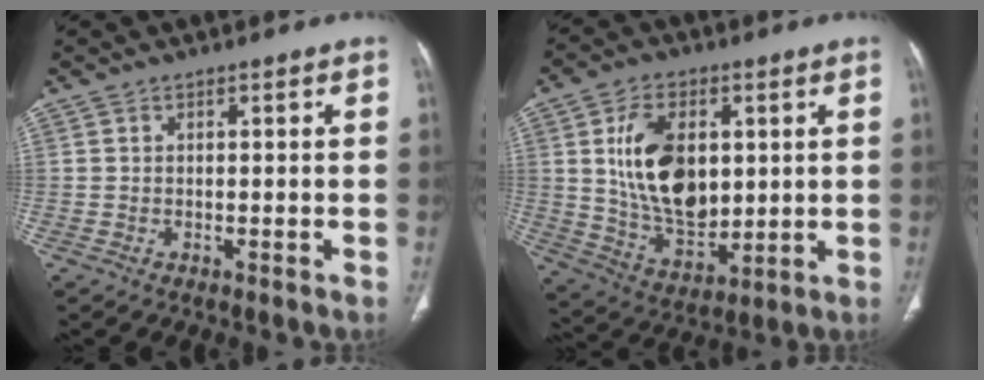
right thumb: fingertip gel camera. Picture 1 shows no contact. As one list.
[{"total": 16.6, "force": [3.2, 10.4, 12.5], "torque": [-0.184, -0.021, 0.068]}]